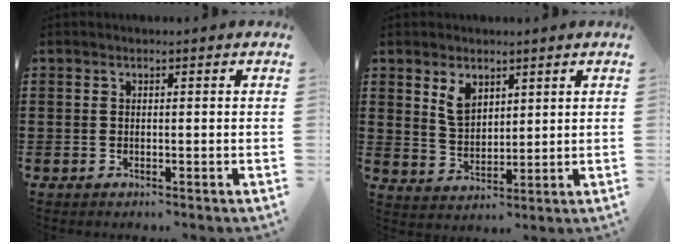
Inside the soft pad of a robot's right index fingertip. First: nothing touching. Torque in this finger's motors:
{"motor_torque": [1.03, 1.01, 0.10, 0.10]}